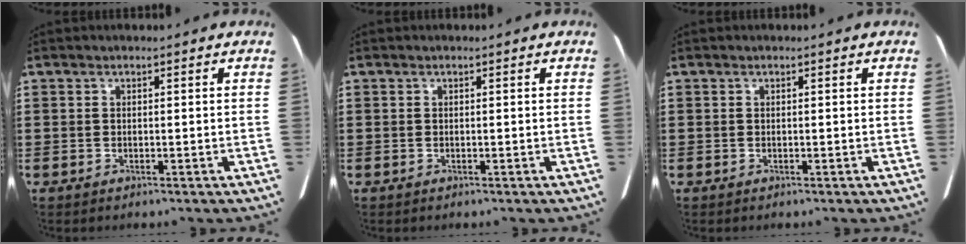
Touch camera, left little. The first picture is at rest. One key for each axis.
{"total": 0.0}
{"total": 0.0}